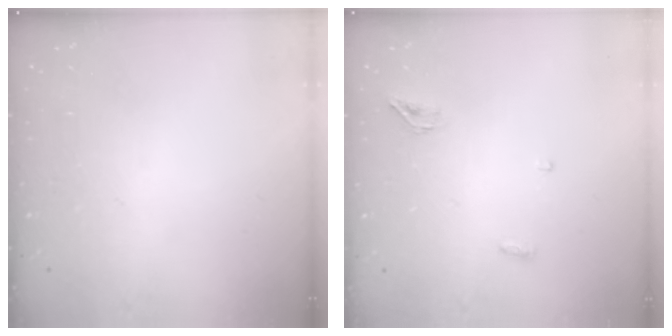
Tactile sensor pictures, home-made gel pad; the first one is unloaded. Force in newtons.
{"total": 3.7, "press": 3.6, "slide": 0.9}